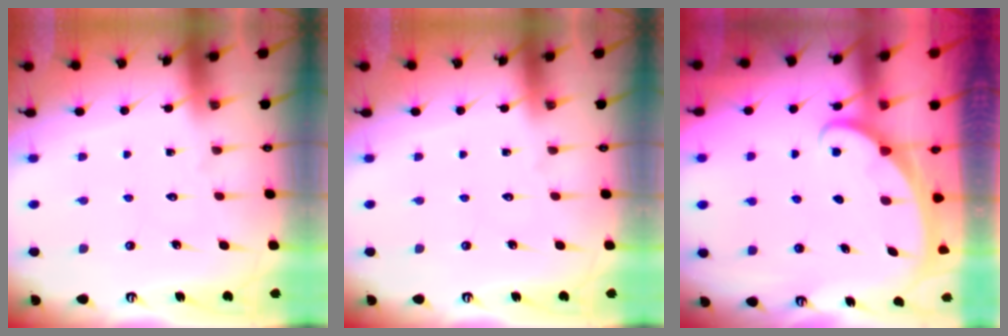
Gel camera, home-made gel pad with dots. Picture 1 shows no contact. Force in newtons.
{"total": 0.0}
{"total": 1.7, "press": 1.7, "slide": 0.1}